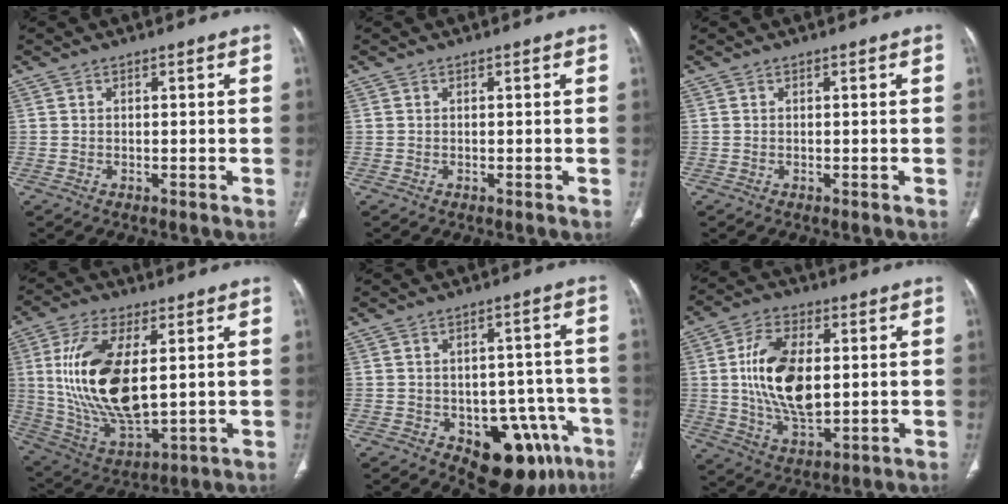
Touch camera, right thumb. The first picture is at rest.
{"total": 0.0}
{"total": 0.0}
{"total": 19.5, "force": [3.1, 9.1, 17.0], "torque": [-0.335, -0.021, 0.070]}
{"total": 15.1, "force": [-7.2, 8.8, 10.0], "torque": [-0.076, 0.036, -0.084]}
{"total": 15.6, "force": [1.5, 8.4, 13.0], "torque": [-0.234, -0.009, 0.033]}